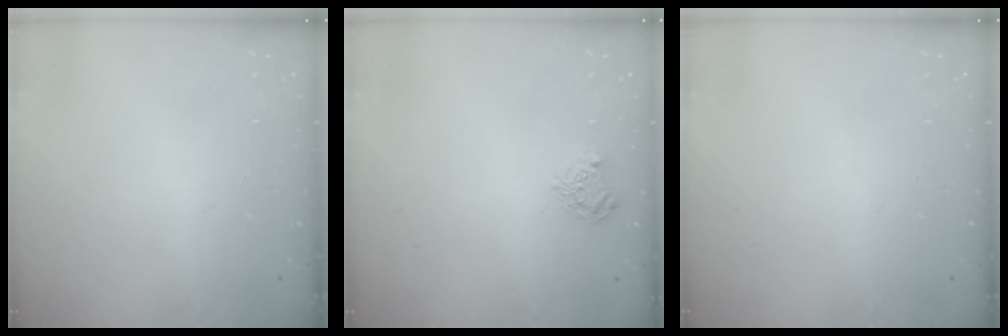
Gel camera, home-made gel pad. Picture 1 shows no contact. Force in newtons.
{"total": 5.2, "press": 5.2, "slide": 0.3}
{"total": 0.0}